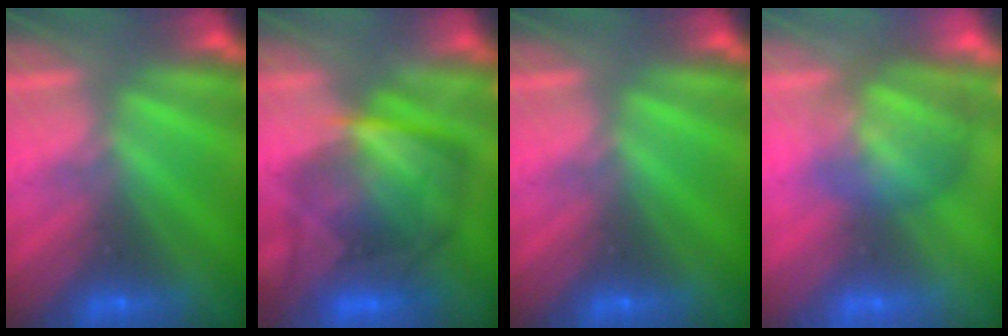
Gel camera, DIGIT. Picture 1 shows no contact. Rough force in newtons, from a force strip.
{"total": 10.0}
{"total": 0.0}
{"total": 2.9}